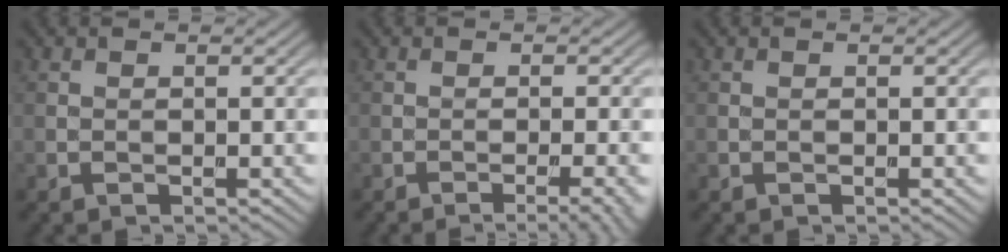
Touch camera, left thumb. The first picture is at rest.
{"total": 4.4, "force": [-2.1, 0.9, 3.7], "torque": [-0.042, 0.006, -0.031]}
{"total": 0.0}